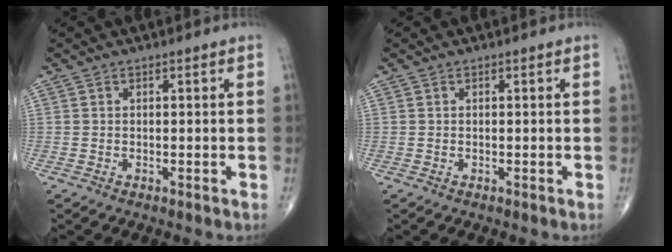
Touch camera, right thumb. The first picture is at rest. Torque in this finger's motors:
{"motor_torque": [0.03, 0.07, -0.02, 0.01, 0.00]}